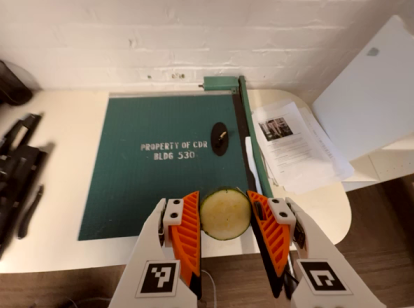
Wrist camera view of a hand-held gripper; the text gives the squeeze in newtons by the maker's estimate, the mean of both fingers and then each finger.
{"total": 9.4, "left": 9.3, "right": 9.4}